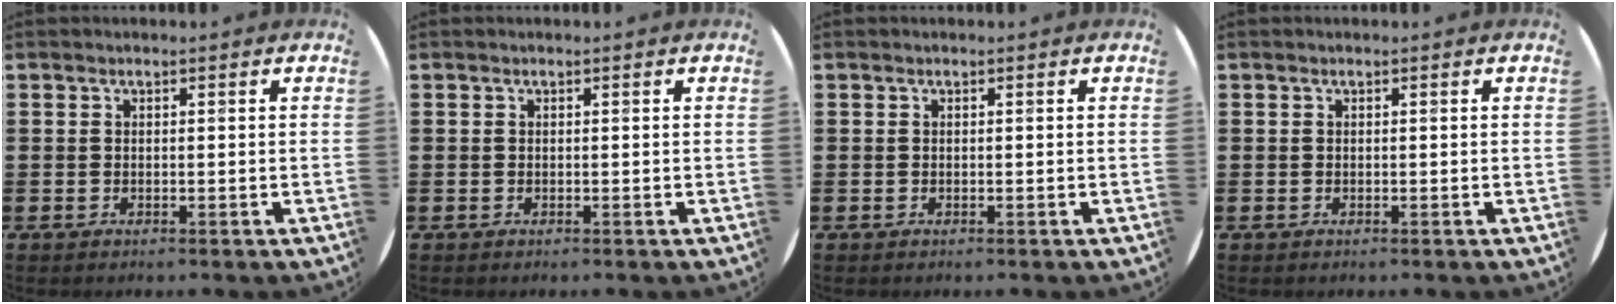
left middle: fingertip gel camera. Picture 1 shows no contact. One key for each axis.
{"total": 0.0}
{"total": 0.0}
{"total": 0.0}